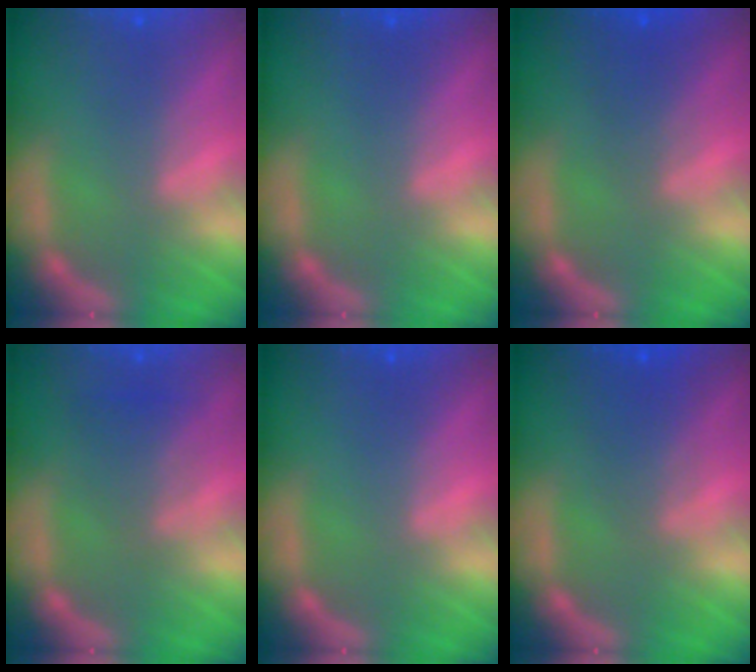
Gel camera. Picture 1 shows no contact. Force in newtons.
{"total": 0.0}
{"total": 2.5}
{"total": 3.0}
{"total": 0.0}
{"total": 3.1}